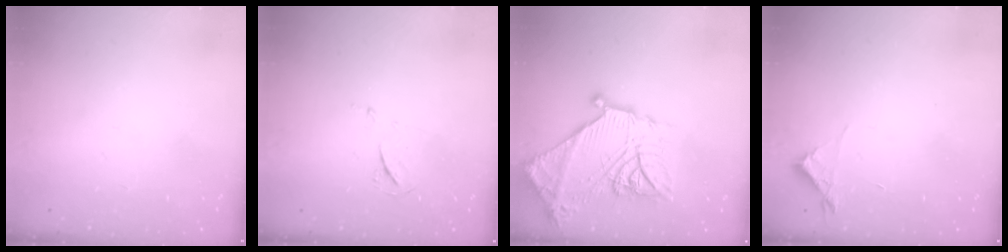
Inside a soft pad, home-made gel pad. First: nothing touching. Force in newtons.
{"total": 5.6, "press": 5.6, "slide": 0.8}
{"total": 23.5, "press": 23.4, "slide": 1.6}
{"total": 4.4, "press": 4.4, "slide": 0.4}